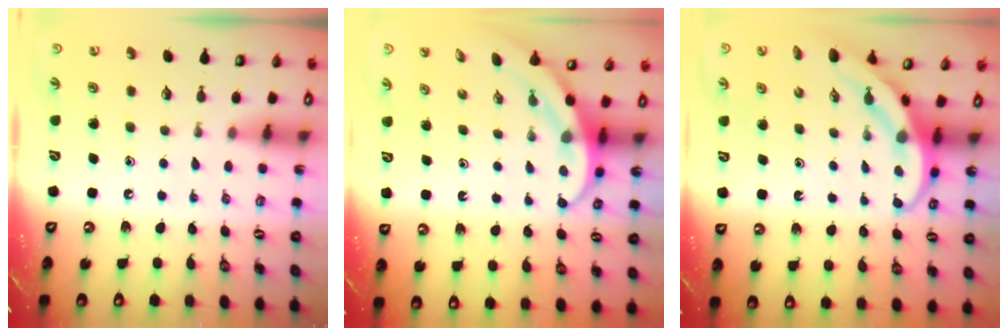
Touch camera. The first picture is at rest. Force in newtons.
{"total": 4.0, "press": 4.0, "slide": 0.3}
{"total": 4.0, "press": 4.0, "slide": 0.4}